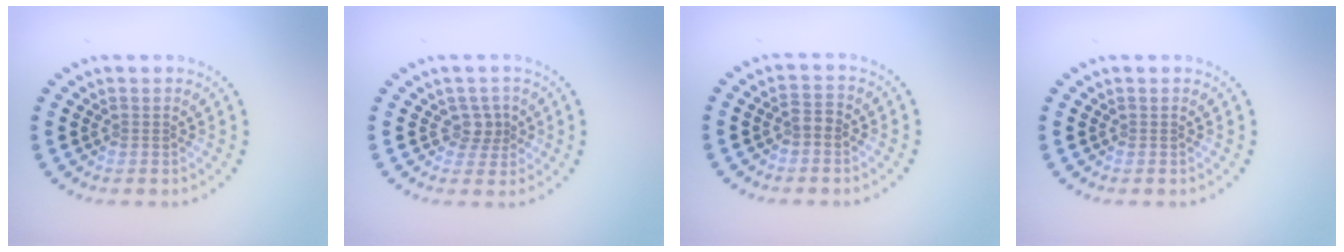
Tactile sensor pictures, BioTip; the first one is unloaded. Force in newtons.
{"total": 1.9, "press": 1.5, "slide": 1.1}
{"total": 1.4, "press": 1.3, "slide": 0.4}
{"total": 0.0}